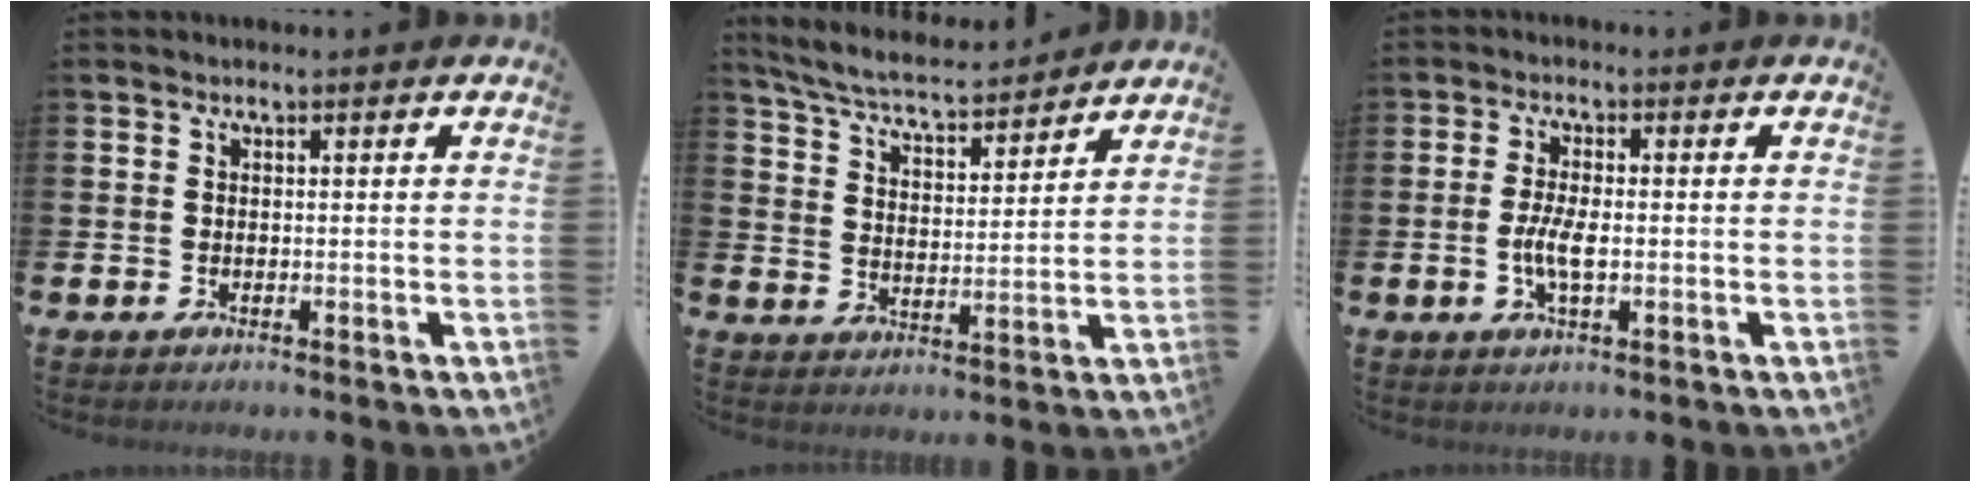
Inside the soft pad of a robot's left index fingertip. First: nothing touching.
{"total": 6.0, "force": [5.7, 0.8, 1.5], "torque": [-0.056, -0.038, 0.098]}
{"total": 3.7, "force": [-0.6, 1.3, 3.4], "torque": [-0.061, -0.004, -0.016]}